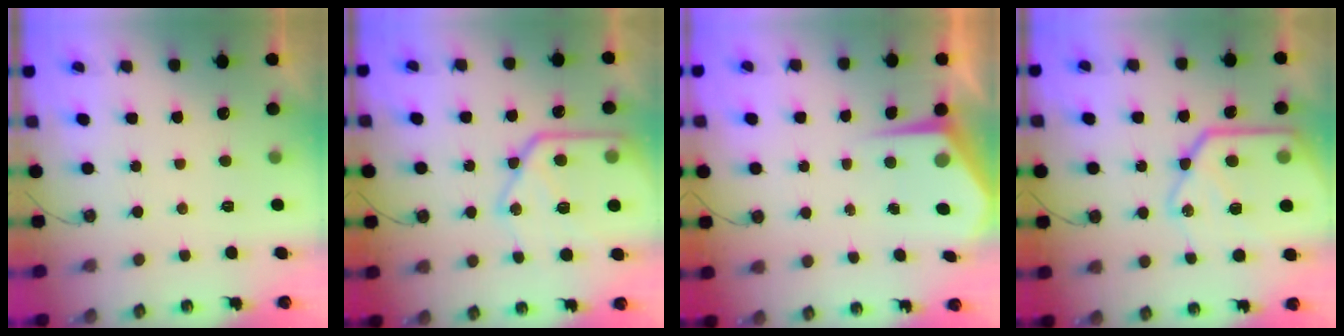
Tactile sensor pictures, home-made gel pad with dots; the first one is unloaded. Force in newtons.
{"total": 20.5, "press": 20.4, "slide": 2.1}
{"total": 5.9, "press": 5.8, "slide": 0.5}
{"total": 22.9, "press": 22.7, "slide": 2.9}